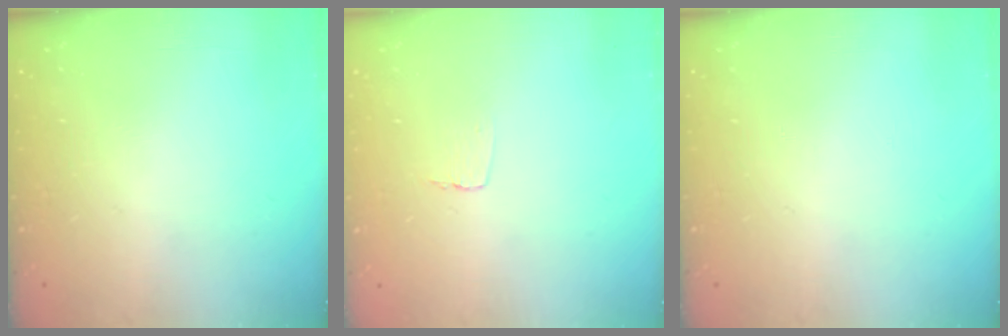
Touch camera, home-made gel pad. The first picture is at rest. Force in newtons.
{"total": 3.1, "press": 3.1, "slide": 0.3}
{"total": 0.0}